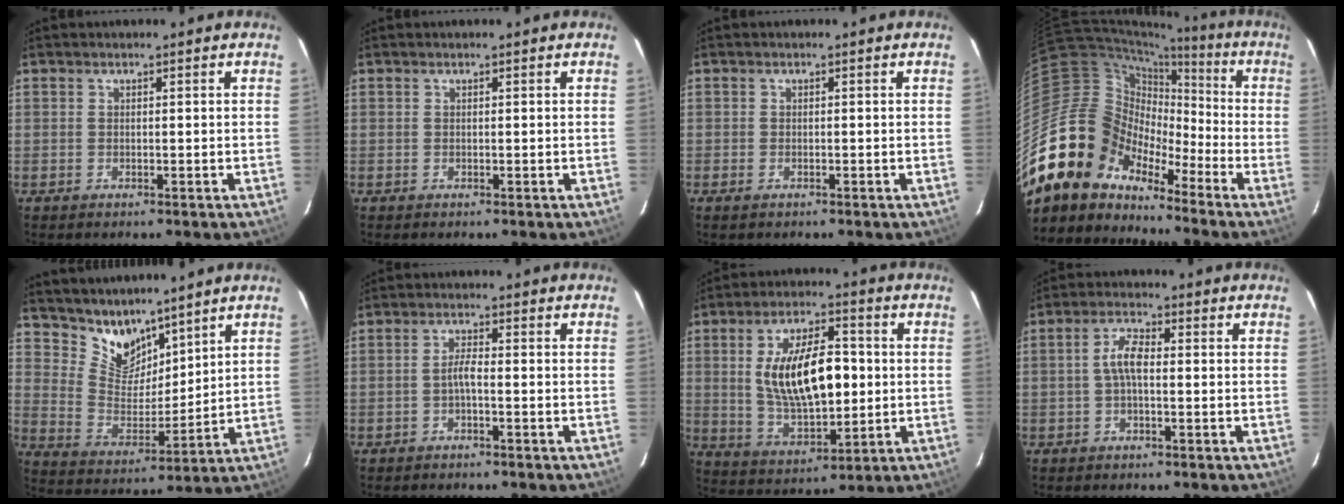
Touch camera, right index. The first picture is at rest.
{"total": 0.0}
{"total": 1.3, "force": [-0.9, 0.6, 0.7], "torque": [-0.014, -0.003, -0.017]}
{"total": 17.4, "force": [-13.0, 10.3, 5.1], "torque": [-0.110, 0.022, -0.251]}
{"total": 9.6, "force": [8.2, 4.2, 2.4], "torque": [-0.046, -0.003, 0.165]}
{"total": 2.2, "force": [-1.0, 0.3, 1.9], "torque": [-0.039, 0.006, -0.020]}
{"total": 16.2, "force": [1.1, 7.3, 14.4], "torque": [-0.260, 0.006, 0.034]}
{"total": 4.5, "force": [-0.3, 1.8, 4.1], "torque": [-0.085, 0.012, -0.005]}